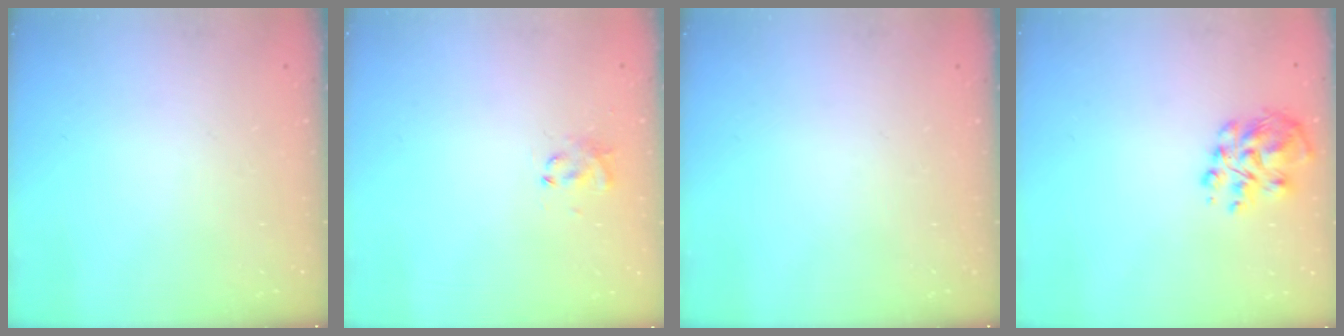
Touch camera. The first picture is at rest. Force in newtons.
{"total": 2.8, "press": 2.6, "slide": 1.0}
{"total": 0.0}
{"total": 8.3, "press": 8.1, "slide": 1.3}